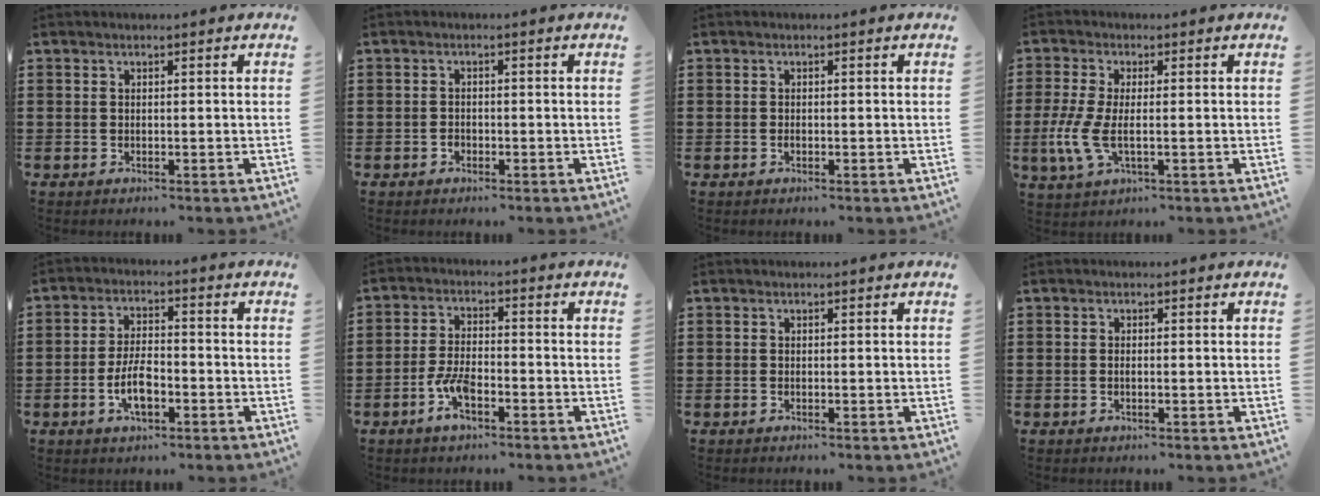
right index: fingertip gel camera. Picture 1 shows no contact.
{"total": 0.8, "force": [-0.5, 0.5, 0.4], "torque": [-0.008, -0.001, -0.011]}
{"total": 0.6, "force": [-0.2, 0.3, 0.4], "torque": [-0.011, -0.003, -0.003]}
{"total": 5.8, "force": [-1.2, 2.4, 5.2], "torque": [-0.126, -0.012, -0.026]}
{"total": 6.0, "force": [-2.2, 2.6, 4.9], "torque": [-0.111, -0.003, -0.044]}
{"total": 5.4, "force": [-2.8, 2.1, 4.1], "torque": [-0.105, -0.004, -0.058]}
{"total": 0.0}
{"total": 0.6, "force": [-0.2, 0.1, 0.5], "torque": [-0.010, -0.003, -0.002]}